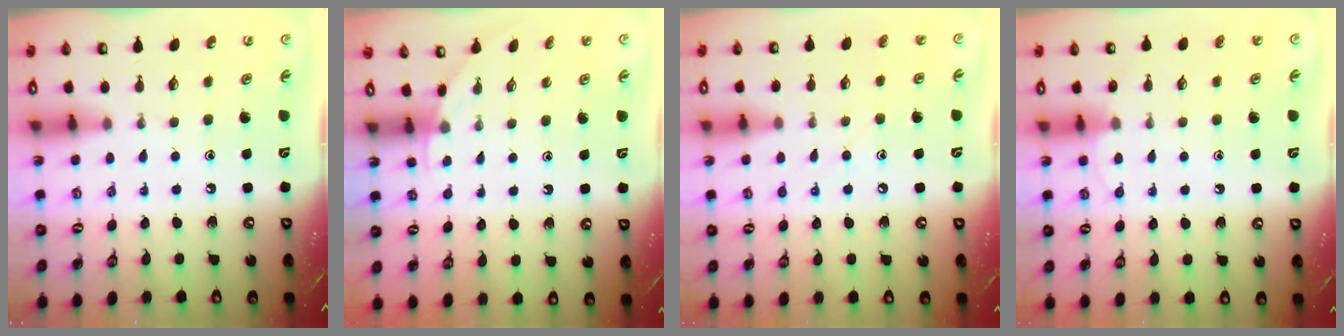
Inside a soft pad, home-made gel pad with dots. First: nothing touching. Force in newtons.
{"total": 2.5, "press": 2.5, "slide": 0.2}
{"total": 7.0, "press": 7.0, "slide": 0.4}
{"total": 4.5, "press": 4.4, "slide": 0.4}